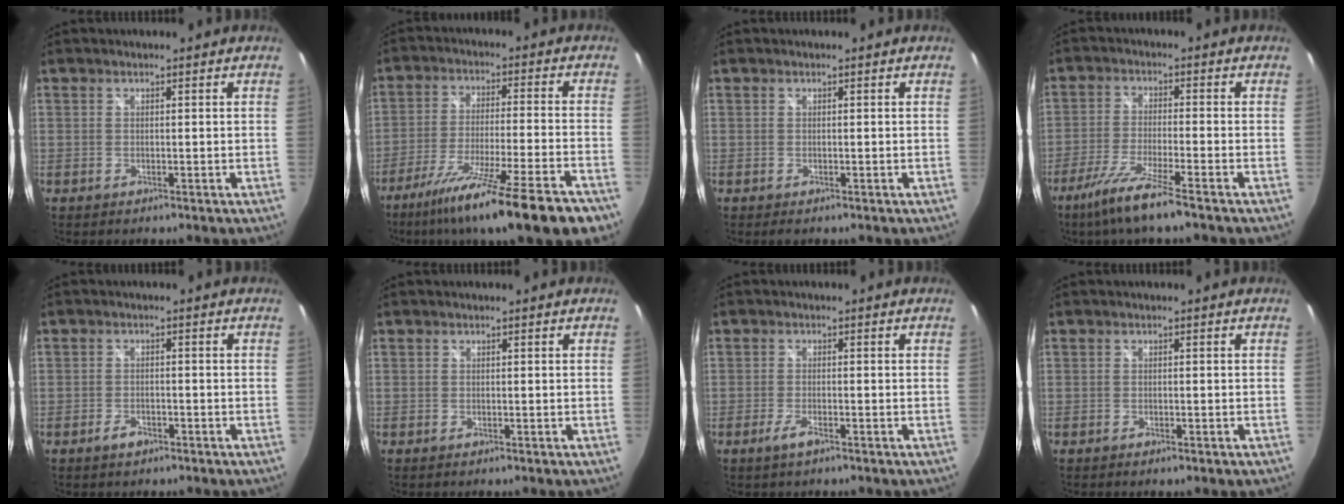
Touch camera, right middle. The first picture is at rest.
{"total": 21.2, "force": [-15.7, 0.9, 14.2], "torque": [-0.246, -0.071, -0.243]}
{"total": 0.0}
{"total": 9.7, "force": [-7.1, -0.2, 6.6], "torque": [-0.146, -0.029, -0.130]}
{"total": 2.5, "force": [-1.8, 1.4, 1.1], "torque": [-0.022, -0.001, -0.030]}
{"total": 0.0}
{"total": 2.5, "force": [-1.7, 0.5, 1.7], "torque": [-0.042, -0.005, -0.035]}
{"total": 1.2, "force": [-0.9, 0.4, 0.6], "torque": [-0.011, -0.004, -0.014]}